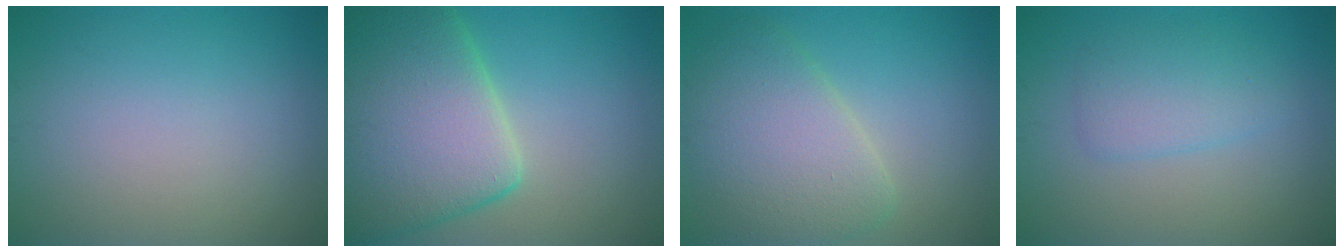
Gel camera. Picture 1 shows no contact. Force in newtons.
{"total": 12.2, "press": 12.2, "slide": 0.6}
{"total": 6.1, "press": 6.1, "slide": 0.6}
{"total": 2.8, "press": 2.8, "slide": 0.1}